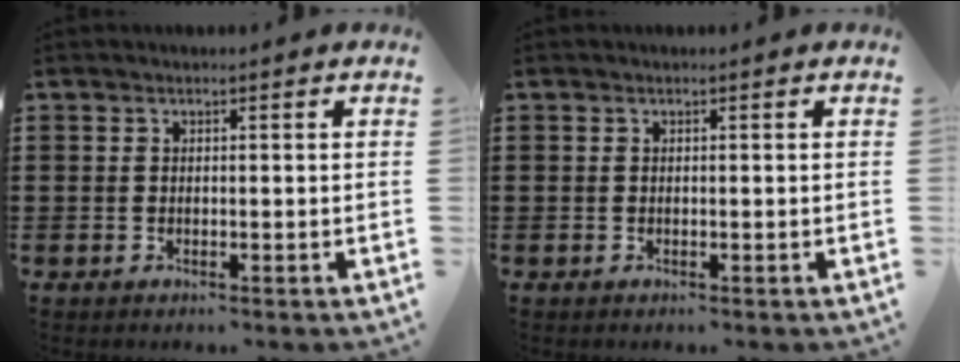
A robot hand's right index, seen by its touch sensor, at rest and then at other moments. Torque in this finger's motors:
{"motor_torque": [0.06, 0.06, 0.00, 0.00]}